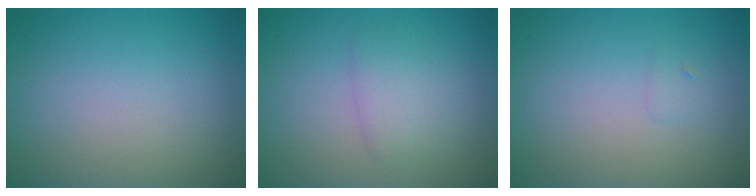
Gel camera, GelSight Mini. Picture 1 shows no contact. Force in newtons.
{"total": 2.4, "press": 2.4, "slide": 0.1}
{"total": 0.5, "press": 0.5, "slide": 0.1}